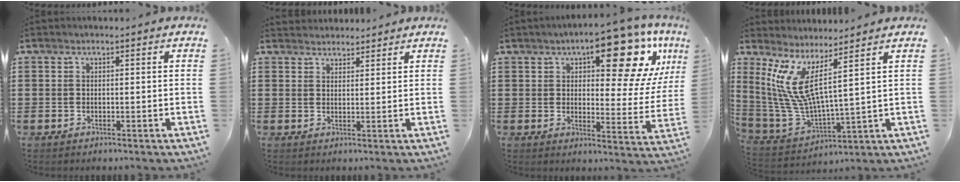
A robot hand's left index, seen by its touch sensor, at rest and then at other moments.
{"total": 2.3, "force": [2.2, 0.5, -0.3], "torque": [0.000, -0.002, 0.045]}
{"total": 15.5, "force": [8.5, 5.7, 11.7], "torque": [-0.159, -0.033, 0.132]}
{"total": 9.2, "force": [4.9, 1.7, 7.6], "torque": [-0.197, -0.050, 0.079]}